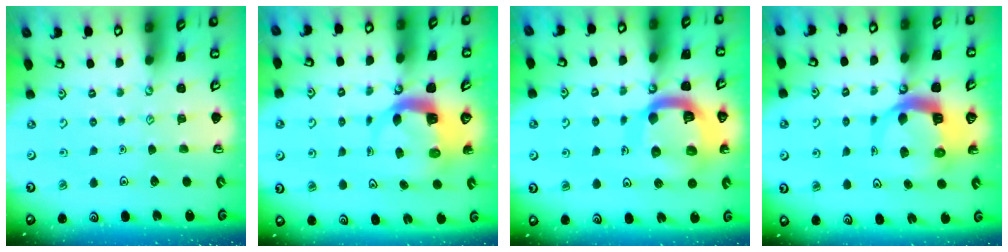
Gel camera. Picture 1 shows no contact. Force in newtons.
{"total": 5.2, "press": 5.1, "slide": 0.5}
{"total": 18.2, "press": 18.1, "slide": 1.8}
{"total": 8.7, "press": 8.6, "slide": 1.2}